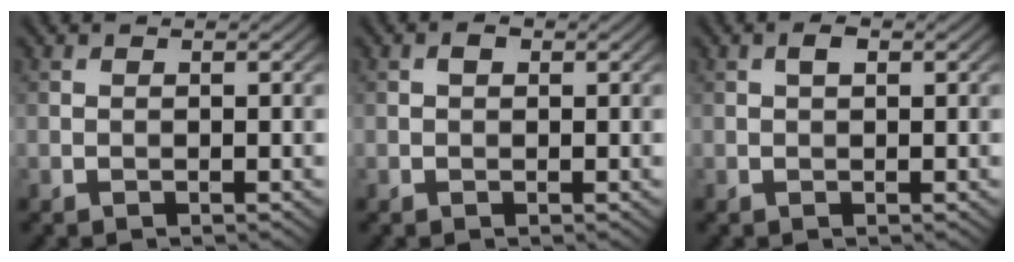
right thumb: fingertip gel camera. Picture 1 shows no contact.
{"total": 0.9, "force": [0.2, 0.7, 0.6], "torque": [-0.010, 0.001, 0.000]}
{"total": 1.2, "force": [0.4, 0.6, 1.0], "torque": [-0.018, 0.003, 0.005]}